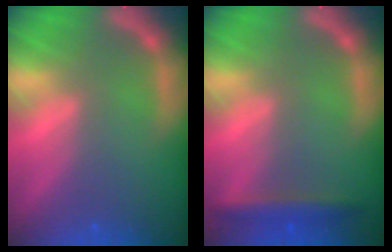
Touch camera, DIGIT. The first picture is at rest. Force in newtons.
{"total": 2.9}